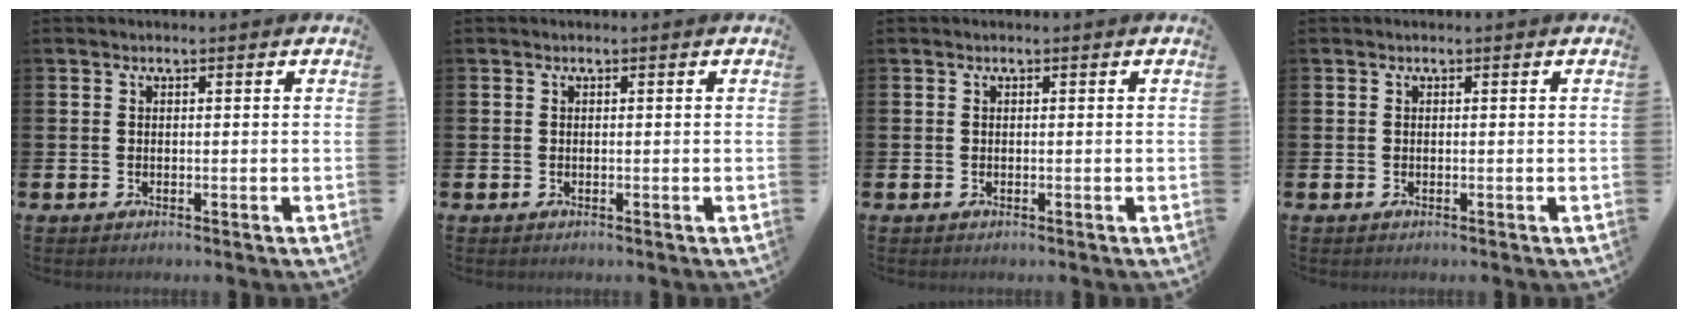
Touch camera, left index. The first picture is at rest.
{"total": 0.0}
{"total": 0.0}
{"total": 0.0}